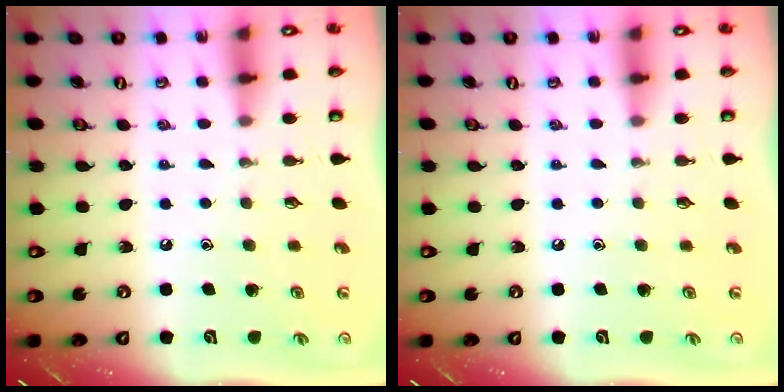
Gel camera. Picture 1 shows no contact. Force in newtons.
{"total": 0.0}